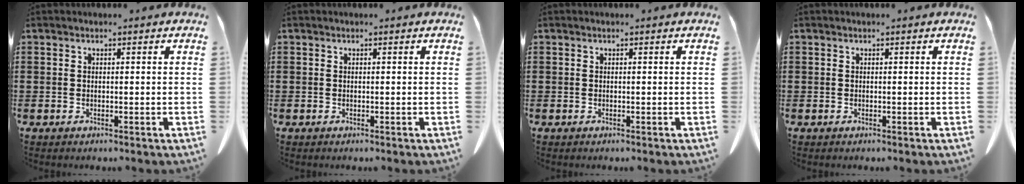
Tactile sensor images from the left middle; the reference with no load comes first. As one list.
[{"total": 0.0}, {"total": 0.0}, {"total": 0.0}]